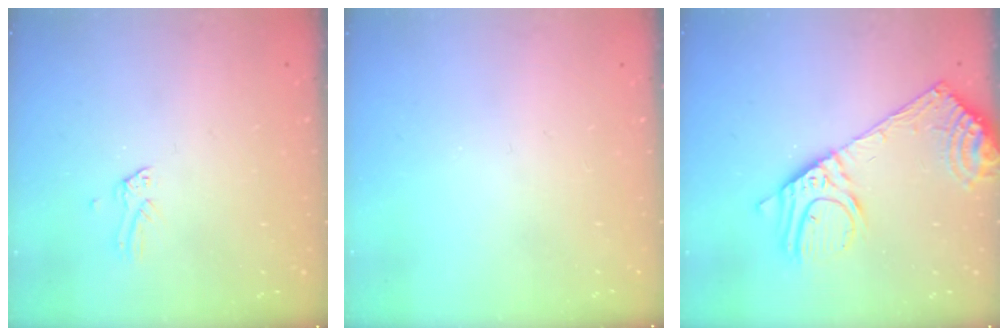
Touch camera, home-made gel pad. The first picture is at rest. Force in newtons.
{"total": 0.0}
{"total": 15.6, "press": 15.3, "slide": 3.1}